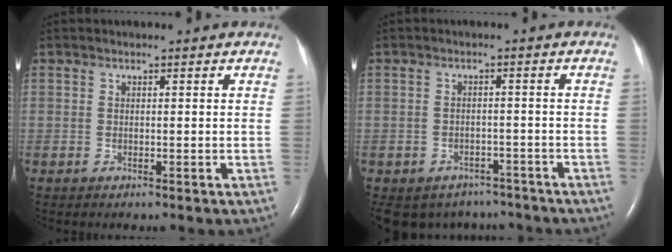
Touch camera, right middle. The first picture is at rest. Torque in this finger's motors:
{"motor_torque": [0.95, -0.95, 0.11, 0.03]}